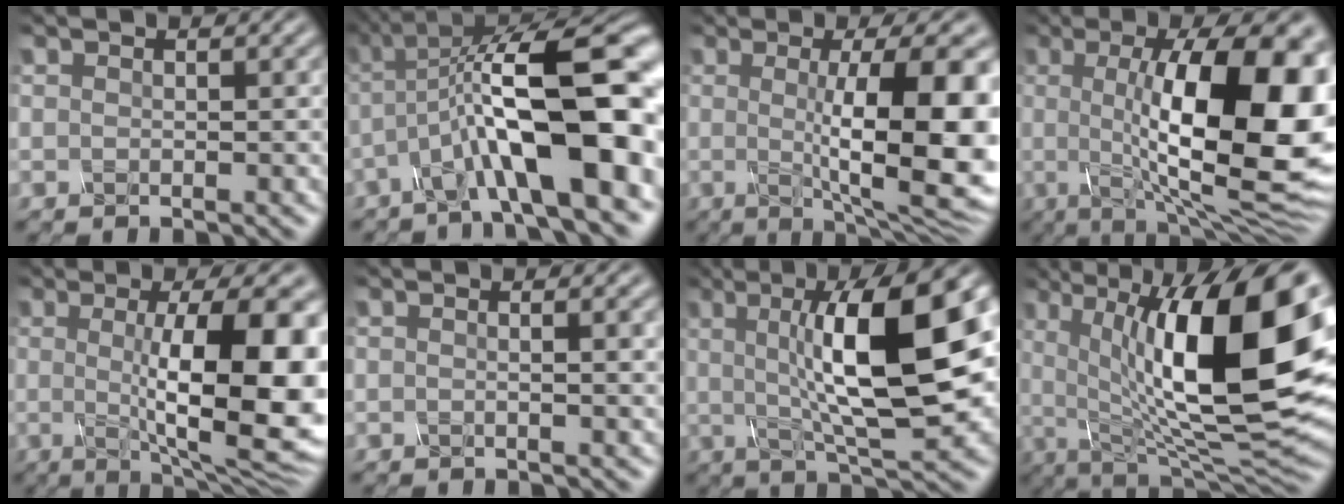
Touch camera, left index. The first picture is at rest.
{"total": 12.1, "force": [-2.6, 3.1, 11.4], "torque": [-0.182, 0.019, -0.047]}
{"total": 11.6, "force": [-0.1, 3.0, 11.2], "torque": [-0.143, -0.008, 0.000]}
{"total": 16.2, "force": [0.8, 4.8, 15.4], "torque": [-0.189, 0.007, 0.007]}
{"total": 12.8, "force": [0.0, 3.4, 12.3], "torque": [-0.158, -0.007, -0.001]}
{"total": 2.9, "force": [0.3, 1.1, 2.6], "torque": [-0.024, 0.006, -0.012]}
{"total": 13.3, "force": [1.9, 3.8, 12.6], "torque": [-0.171, 0.014, 0.024]}
{"total": 17.1, "force": [3.0, 6.2, 15.6], "torque": [-0.228, 0.002, 0.041]}